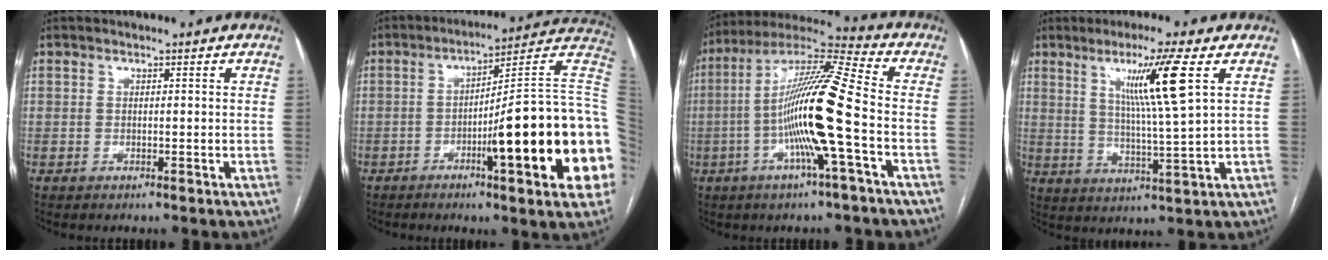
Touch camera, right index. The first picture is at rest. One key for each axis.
{"total": 22.5, "fx": -4.9, "fy": 0.9, "fz": 22.0, "tx": -0.205, "ty": 0.013, "tz": -0.070}
{"total": 16.0, "fx": -3.2, "fy": -0.4, "fz": 15.6, "tx": -0.292, "ty": 0.006, "tz": -0.071}
{"total": 10.0, "fx": 4.0, "fy": -1.6, "fz": 9.0, "tx": -0.157, "ty": -0.008, "tz": 0.074}